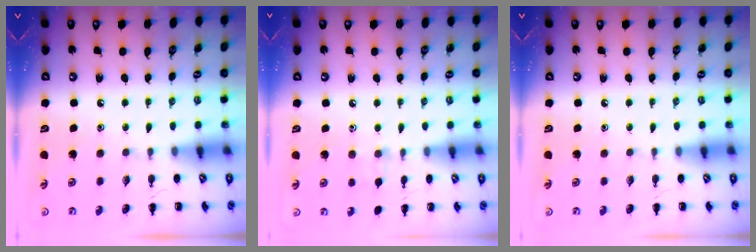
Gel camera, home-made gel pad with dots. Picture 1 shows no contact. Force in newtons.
{"total": 5.6, "press": 5.1, "slide": 2.2}
{"total": 0.0}